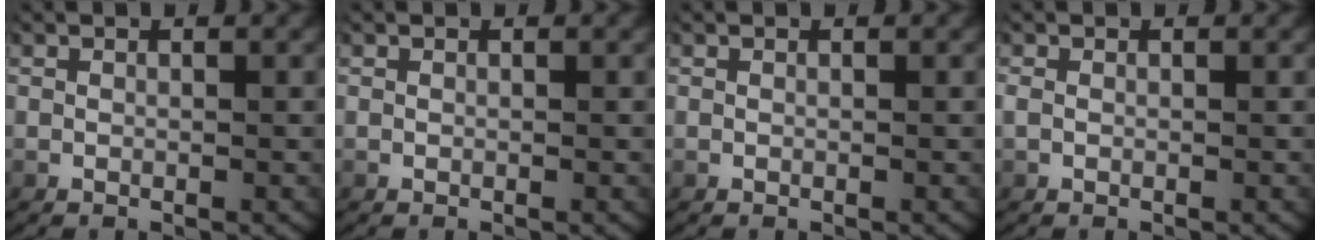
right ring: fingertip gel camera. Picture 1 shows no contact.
{"total": 0.0}
{"total": 0.0}
{"total": 0.8, "force": [-0.2, 0.6, 0.5], "torque": [-0.020, 0.000, 0.000]}